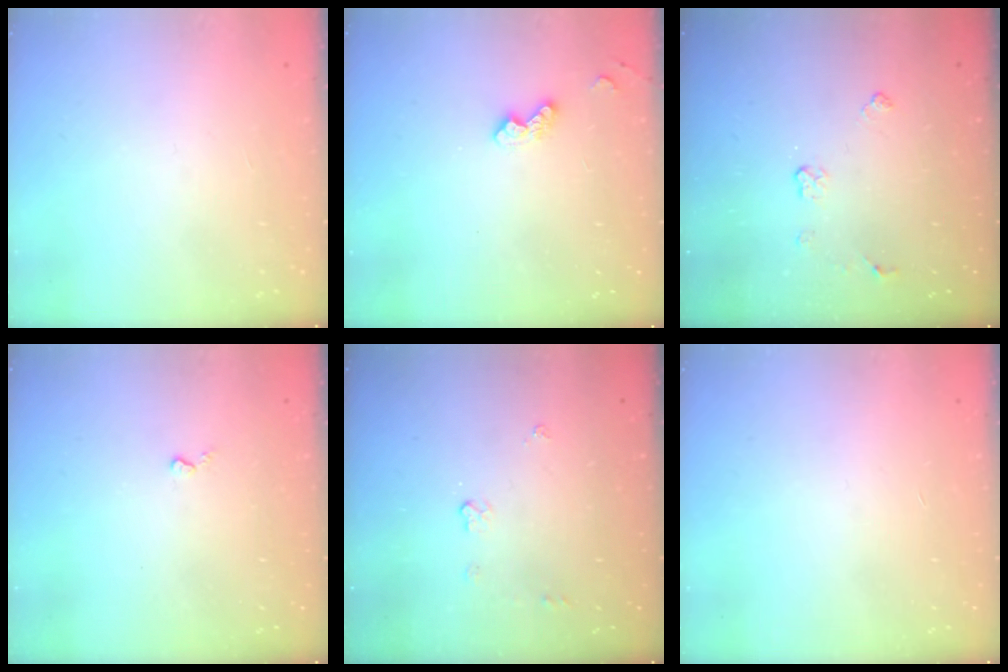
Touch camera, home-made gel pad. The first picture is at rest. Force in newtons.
{"total": 5.9, "press": 5.8, "slide": 0.9}
{"total": 4.5, "press": 4.4, "slide": 0.6}
{"total": 3.3, "press": 3.3, "slide": 0.5}
{"total": 3.8, "press": 3.8, "slide": 0.5}
{"total": 0.0}